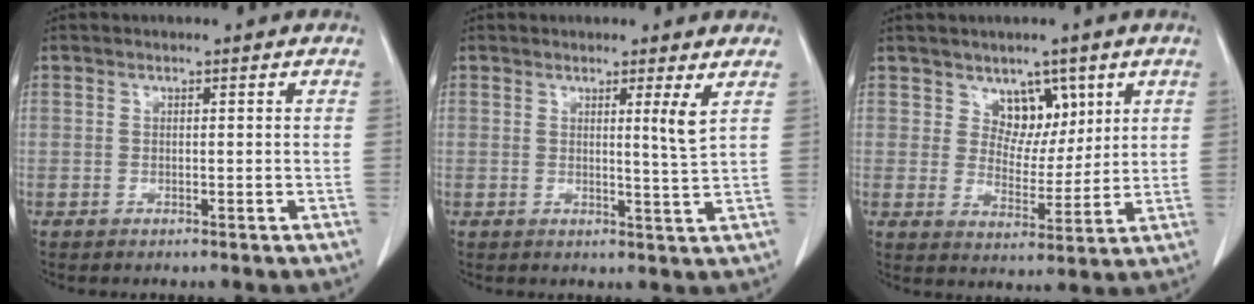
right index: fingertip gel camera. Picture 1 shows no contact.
{"total": 2.8, "force": [1.2, -0.7, 2.5], "torque": [-0.038, -0.012, 0.017]}
{"total": 5.5, "force": [3.1, 3.8, 2.5], "torque": [-0.027, 0.000, 0.054]}